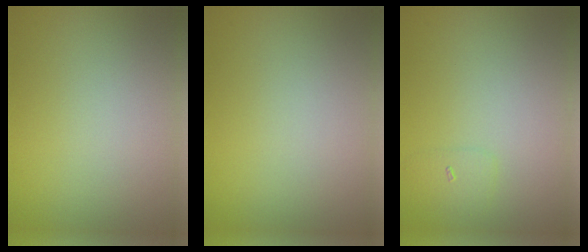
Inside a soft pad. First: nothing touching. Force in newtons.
{"total": 0.0}
{"total": 1.1, "press": 1.1, "slide": 0.0}